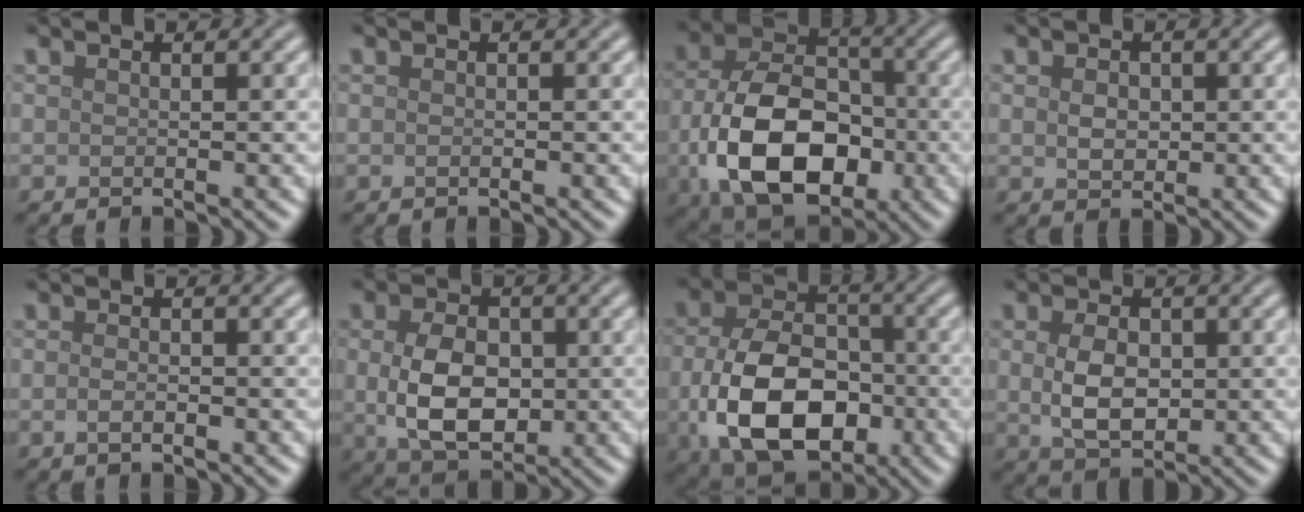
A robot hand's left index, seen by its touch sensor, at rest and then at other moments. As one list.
[{"total": 0.0}, {"total": 12.6, "force": [-3.2, 8.2, 9.0], "torque": [-0.178, -0.025, -0.058]}, {"total": 1.9, "force": [0.2, 1.4, 1.2], "torque": [-0.023, -0.001, 0.003]}, {"total": 1.2, "force": [-0.4, 0.4, 1.0], "torque": [-0.021, -0.001, -0.009]}, {"total": 7.0, "force": [-0.2, 4.6, 5.2], "torque": [-0.106, -0.005, -0.003]}, {"total": 11.9, "force": [-2.9, 7.8, 8.5], "torque": [-0.182, -0.030, -0.047]}, {"total": 4.4, "force": [0.1, 2.9, 3.4], "torque": [-0.070, -0.002, 0.005]}]